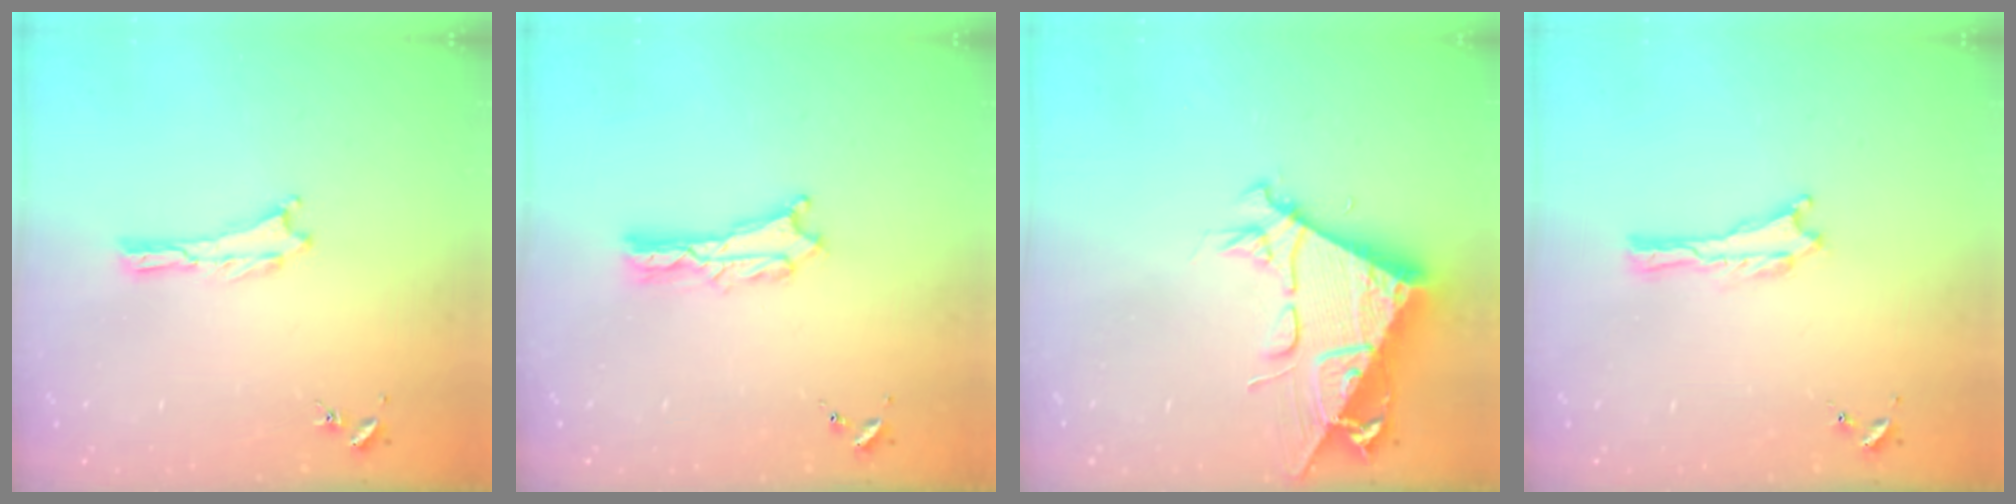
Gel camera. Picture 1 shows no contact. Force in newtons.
{"total": 2.7, "press": 2.6, "slide": 0.3}
{"total": 9.4, "press": 9.4, "slide": 0.9}
{"total": 0.0}